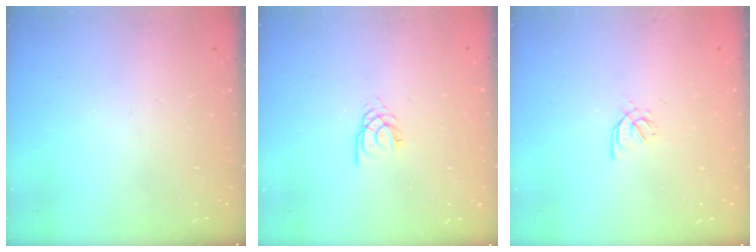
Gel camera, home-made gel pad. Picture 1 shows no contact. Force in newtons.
{"total": 2.3, "press": 2.3, "slide": 0.2}
{"total": 2.6, "press": 2.5, "slide": 0.7}